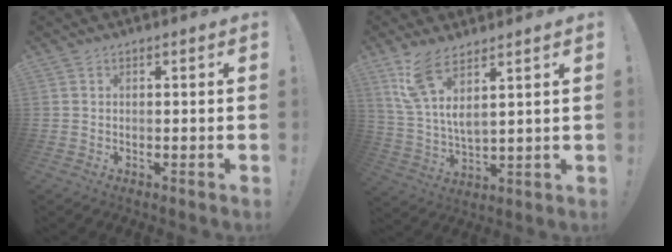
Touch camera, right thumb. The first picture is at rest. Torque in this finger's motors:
{"motor_torque": [1.07, 1.23, 0.15, 0.18, 0.07]}